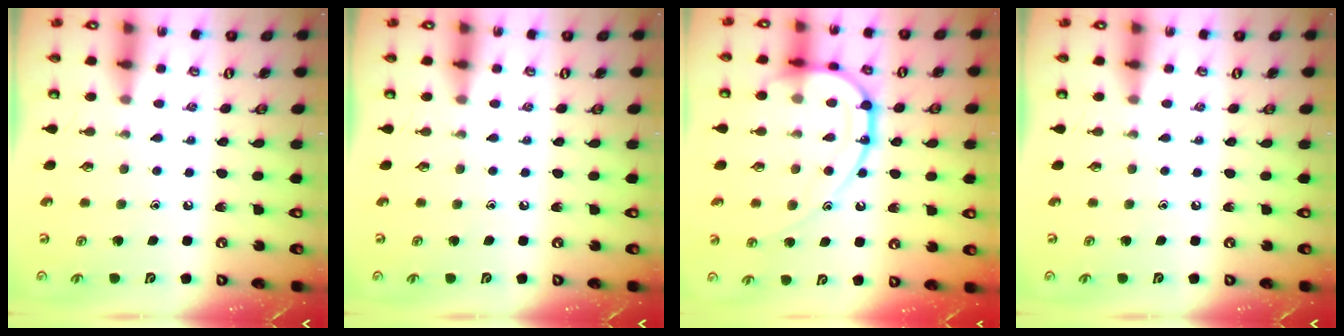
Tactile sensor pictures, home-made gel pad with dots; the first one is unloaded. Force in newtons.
{"total": 0.0}
{"total": 16.1, "press": 16.0, "slide": 1.6}
{"total": 0.0}